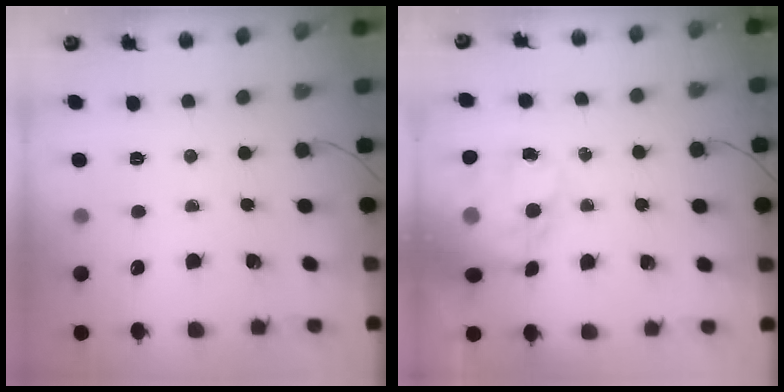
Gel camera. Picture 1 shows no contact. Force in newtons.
{"total": 14.0, "press": 13.6, "slide": 3.5}